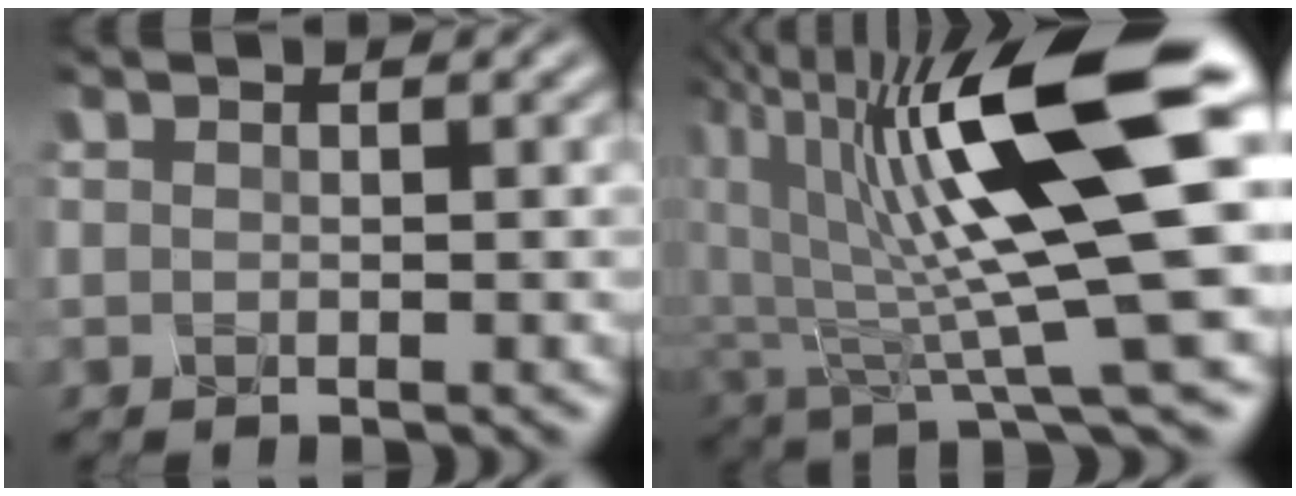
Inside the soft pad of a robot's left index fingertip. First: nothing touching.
{"total": 12.9, "force": [2.5, 2.3, 12.5], "torque": [-0.215, -0.005, 0.061]}